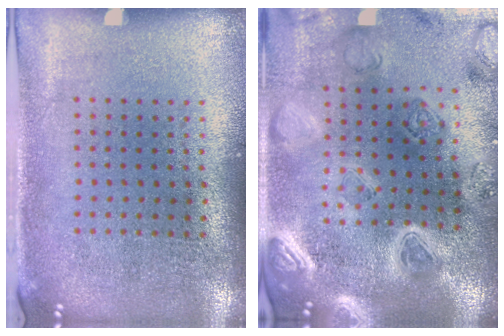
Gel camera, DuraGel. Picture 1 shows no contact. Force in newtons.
{"total": 4.4, "press": 3.9, "slide": 2.1}